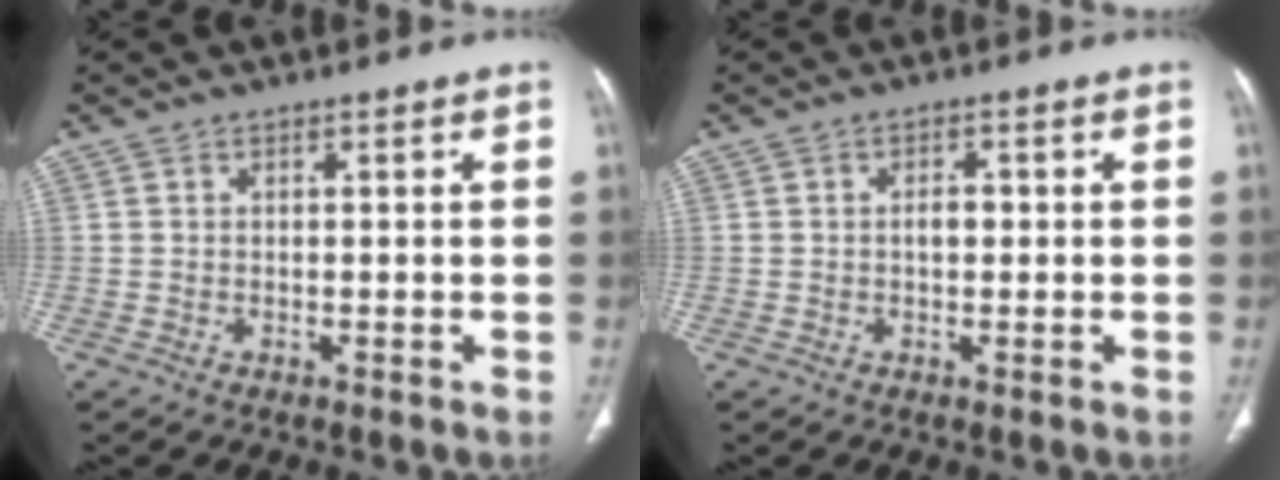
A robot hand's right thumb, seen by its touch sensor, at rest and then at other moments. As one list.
[{"total": 2.1, "force": [0.0, 1.3, 1.7], "torque": [-0.021, 0.006, -0.003]}]